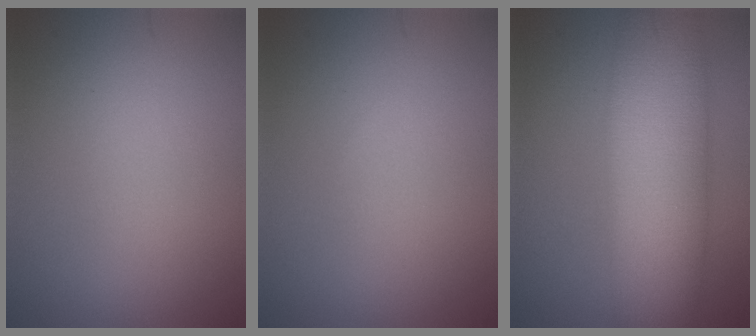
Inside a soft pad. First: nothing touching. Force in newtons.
{"total": 0.0}
{"total": 11.3, "press": 11.2, "slide": 0.4}